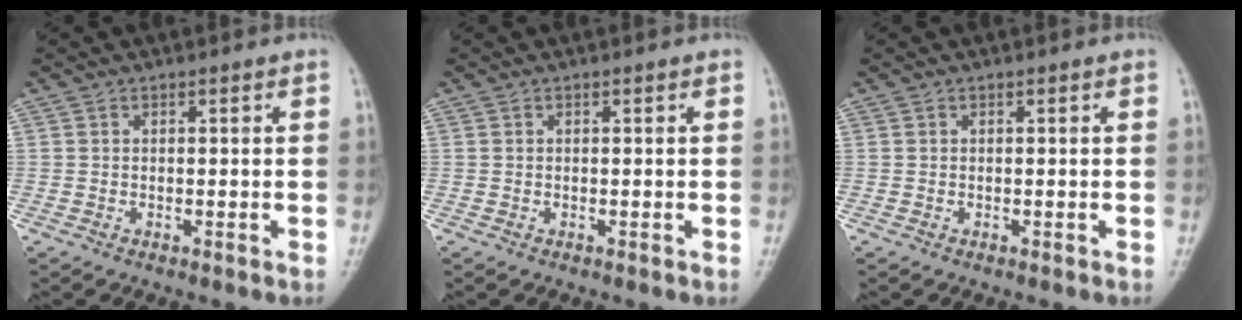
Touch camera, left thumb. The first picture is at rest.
{"total": 0.0}
{"total": 0.0}